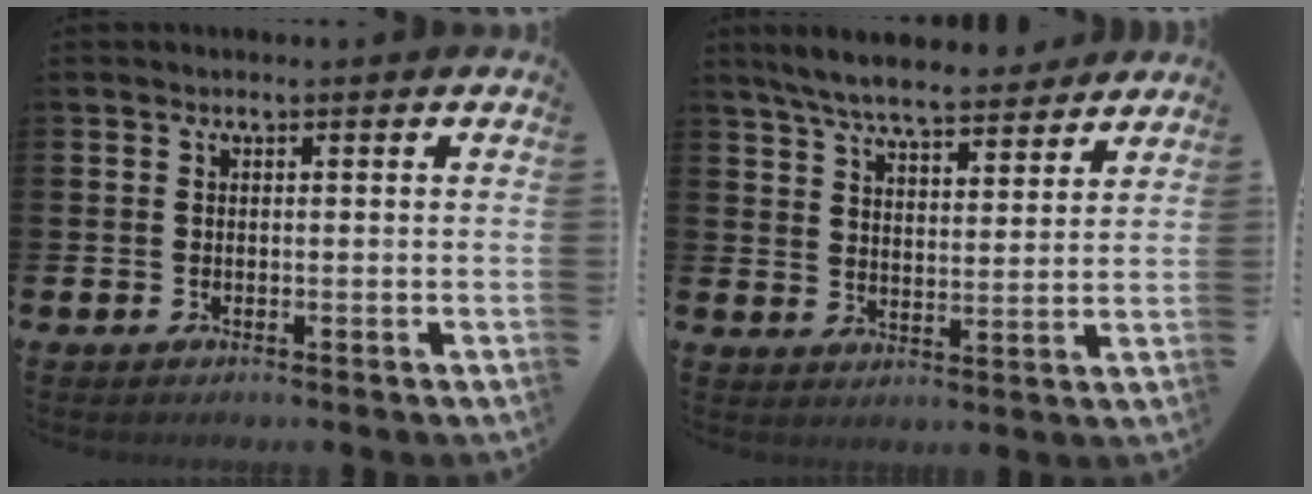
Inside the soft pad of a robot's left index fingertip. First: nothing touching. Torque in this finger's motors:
{"motor_torque": [1.08, -1.06, 0.37, 0.16]}